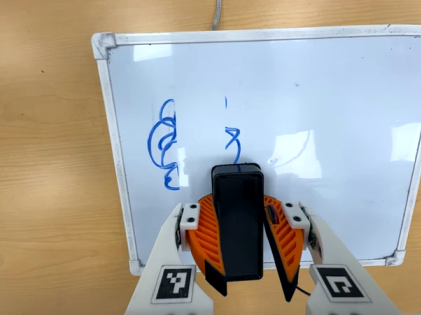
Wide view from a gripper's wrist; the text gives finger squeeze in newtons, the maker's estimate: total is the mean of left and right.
{"total": 9.8, "left": 10.3, "right": 9.3}